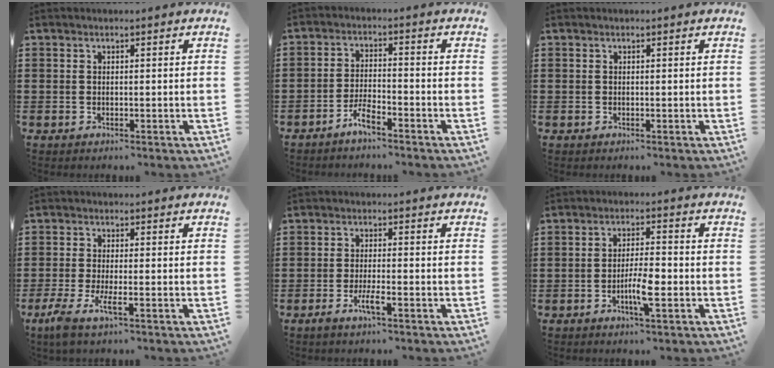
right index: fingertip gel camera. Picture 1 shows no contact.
{"total": 3.6, "force": [-2.9, 0.5, 2.0], "torque": [-0.043, 0.005, -0.058]}
{"total": 0.0}
{"total": 4.2, "force": [-2.0, 0.6, 3.7], "torque": [-0.082, -0.015, -0.039]}
{"total": 3.5, "force": [-1.8, 0.4, 3.0], "torque": [-0.063, -0.008, -0.036]}
{"total": 5.0, "force": [-1.7, 0.9, 4.7], "torque": [-0.092, -0.002, -0.034]}